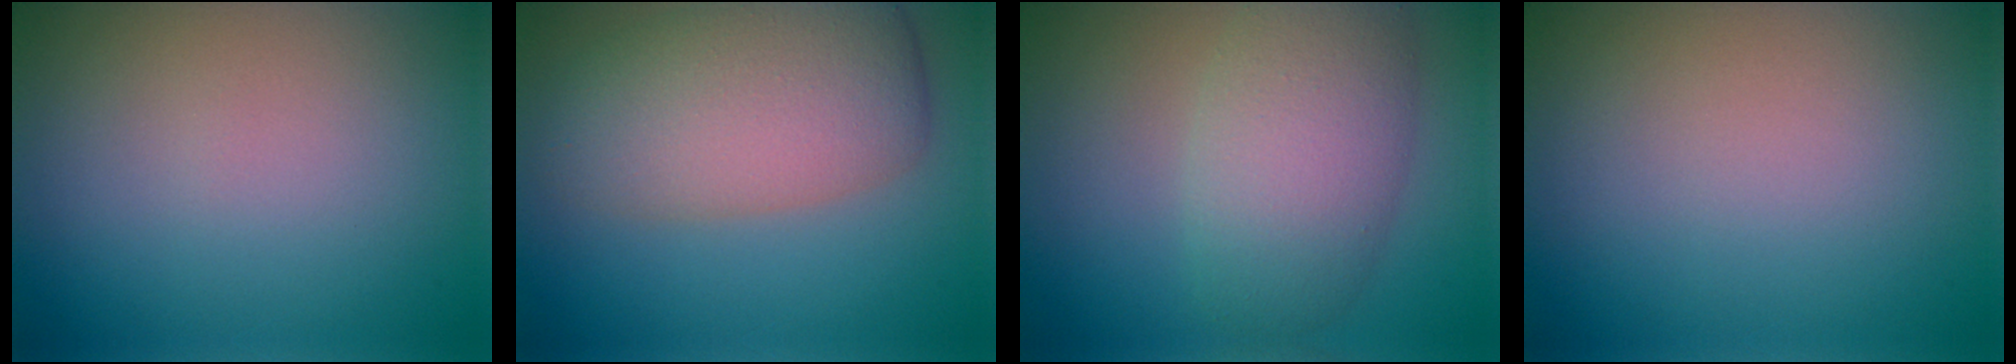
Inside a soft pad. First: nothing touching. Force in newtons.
{"total": 7.5, "press": 7.5, "slide": 0.4}
{"total": 5.9, "press": 5.9, "slide": 0.2}
{"total": 0.0}